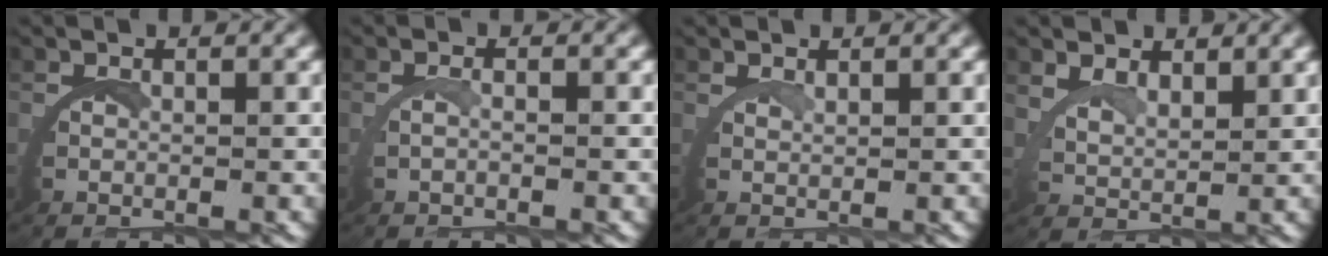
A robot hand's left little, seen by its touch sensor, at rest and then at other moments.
{"total": 1.1, "force": [-0.7, -0.2, 0.8], "torque": [-0.025, -0.004, -0.007]}
{"total": 1.5, "force": [1.1, -1.0, -0.1], "torque": [-0.001, 0.002, 0.021]}
{"total": 2.7, "force": [2.6, 0.1, 0.7], "torque": [-0.026, -0.008, 0.052]}